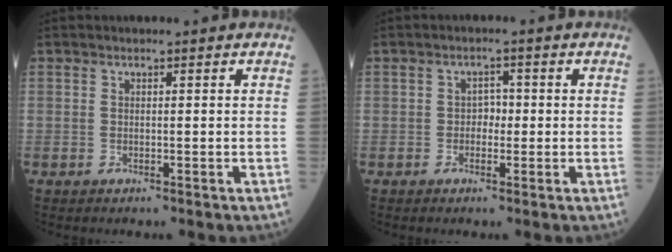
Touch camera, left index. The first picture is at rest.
{"total": 2.0, "force": [-0.5, 1.4, 1.4], "torque": [-0.013, 0.003, -0.012]}